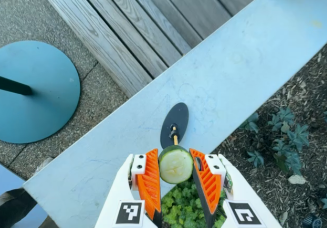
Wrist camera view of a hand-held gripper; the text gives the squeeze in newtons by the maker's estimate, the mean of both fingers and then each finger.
{"total": 9.3, "left": 9.6, "right": 9.0}